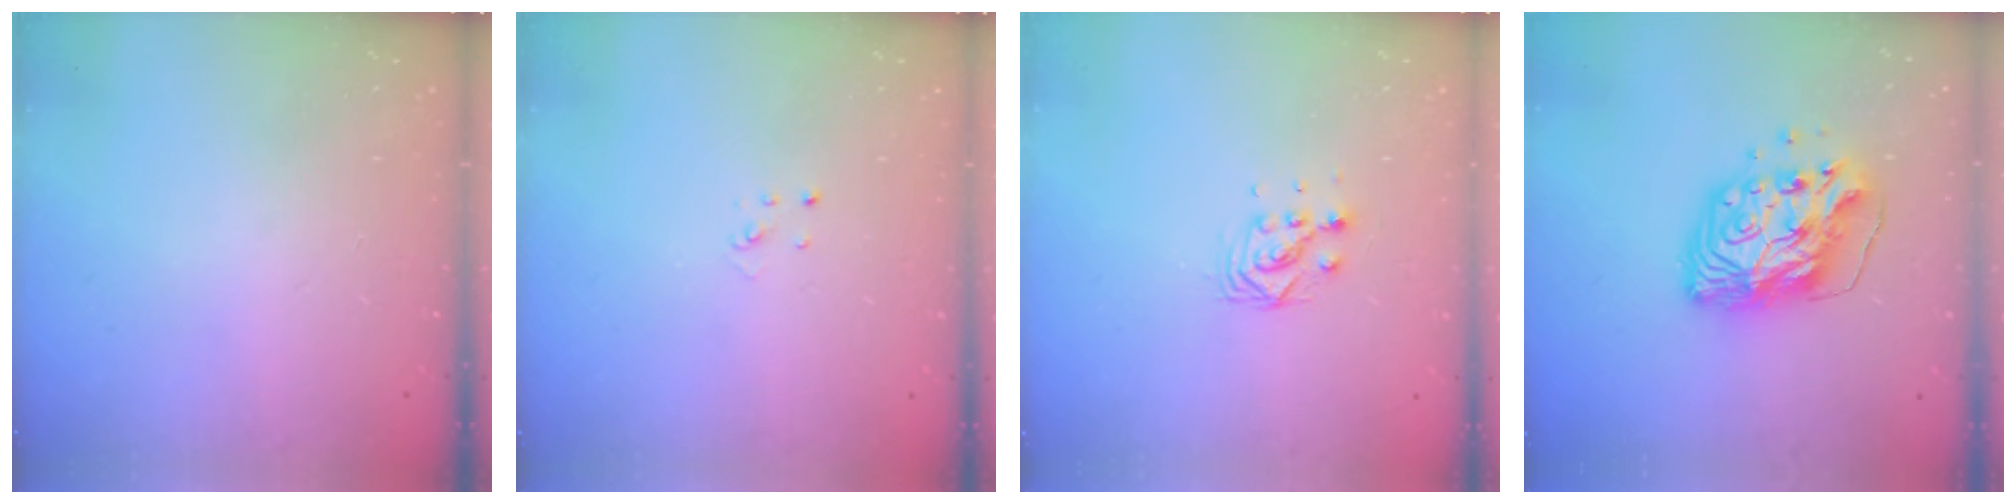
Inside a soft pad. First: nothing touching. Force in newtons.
{"total": 2.0, "press": 2.0, "slide": 0.1}
{"total": 5.7, "press": 5.7, "slide": 0.2}
{"total": 14.5, "press": 14.4, "slide": 1.8}